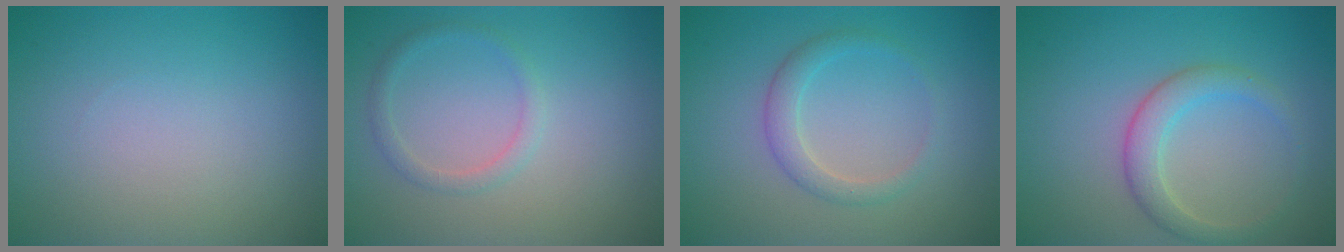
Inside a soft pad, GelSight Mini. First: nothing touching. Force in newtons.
{"total": 1.3, "press": 1.3, "slide": 0.1}
{"total": 2.1, "press": 2.1, "slide": 0.1}
{"total": 2.8, "press": 2.8, "slide": 0.0}